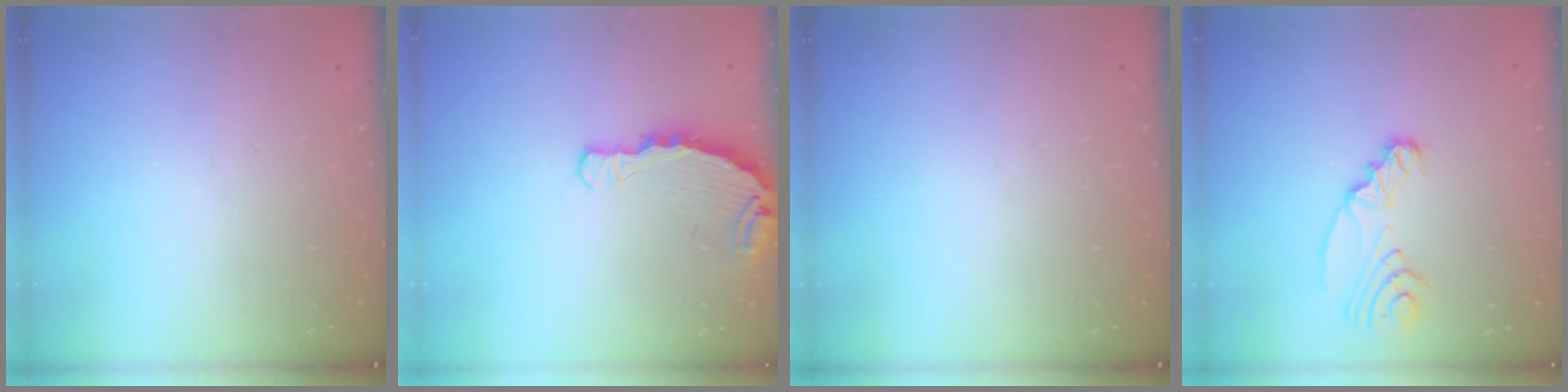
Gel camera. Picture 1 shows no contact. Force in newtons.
{"total": 4.5, "press": 4.5, "slide": 0.4}
{"total": 0.0}
{"total": 7.8, "press": 7.5, "slide": 2.0}